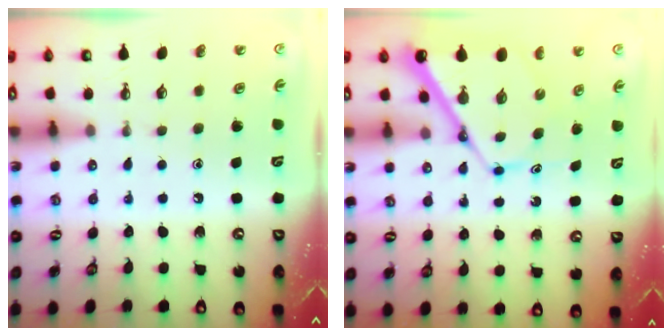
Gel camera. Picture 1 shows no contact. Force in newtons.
{"total": 10.5, "press": 10.5, "slide": 1.0}